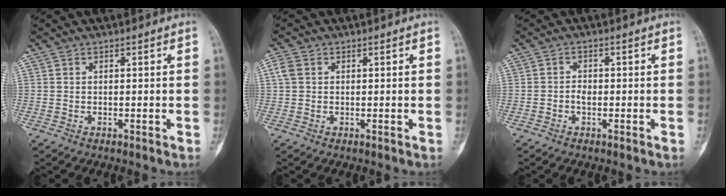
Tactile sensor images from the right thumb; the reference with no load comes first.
{"total": 2.7, "force": [0.6, 2.2, 1.5], "torque": [-0.039, 0.007, 0.010]}
{"total": 1.7, "force": [-0.5, 1.2, 1.1], "torque": [-0.013, 0.006, -0.012]}